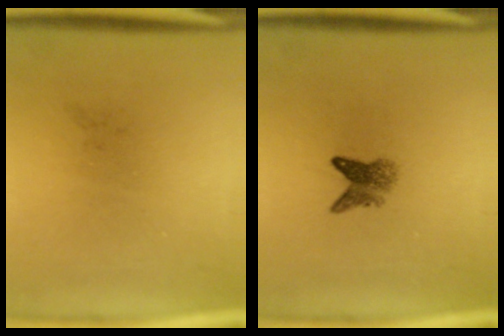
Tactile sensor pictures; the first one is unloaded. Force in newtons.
{"total": 2.6}